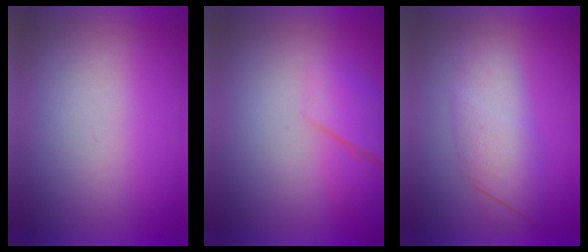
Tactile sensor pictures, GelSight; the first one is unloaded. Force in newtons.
{"total": 2.5}
{"total": 3.0}